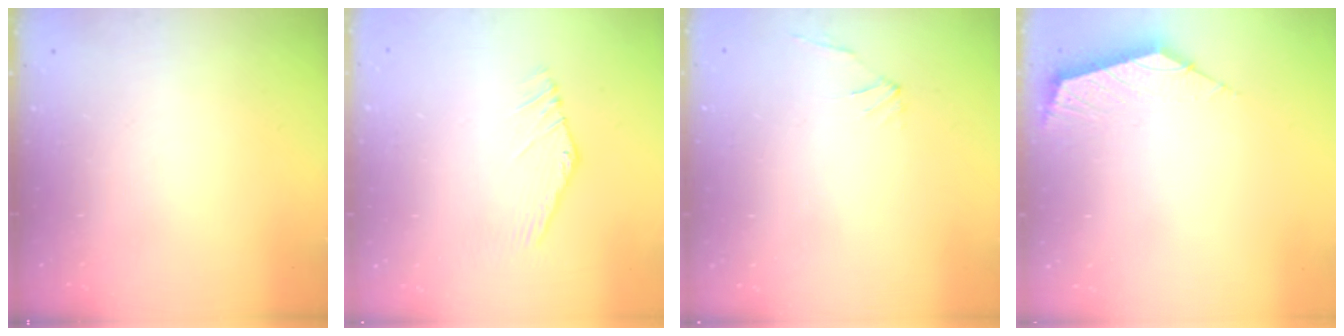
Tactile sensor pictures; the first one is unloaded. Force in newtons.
{"total": 3.0, "press": 3.0, "slide": 0.1}
{"total": 1.0, "press": 0.8, "slide": 0.6}
{"total": 2.5, "press": 2.4, "slide": 0.7}